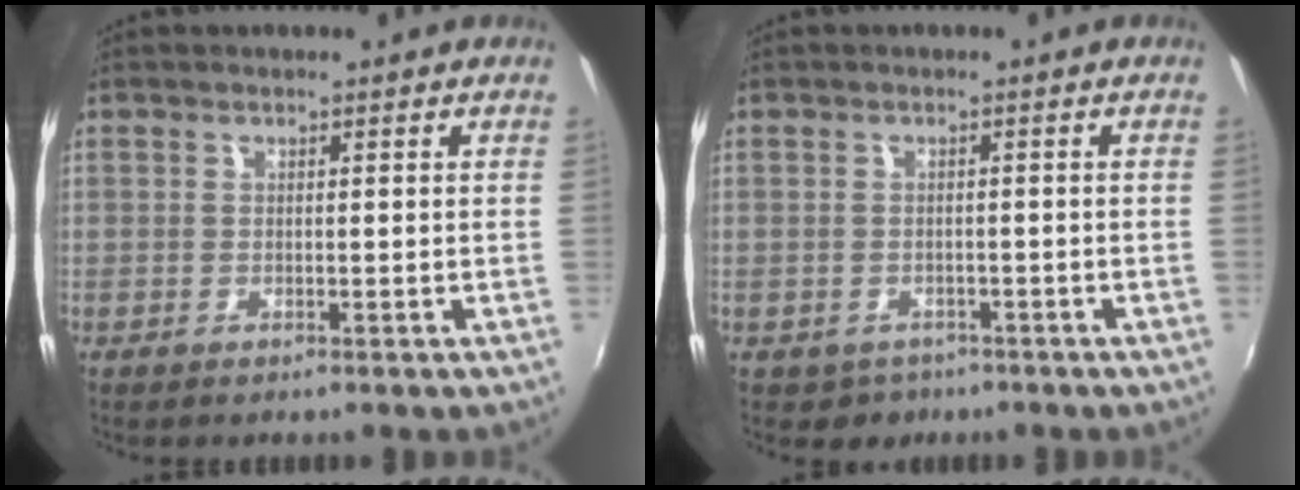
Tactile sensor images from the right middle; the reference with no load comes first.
{"total": 3.1, "force": [-1.7, 2.5, 0.5], "torque": [-0.020, -0.004, -0.020]}